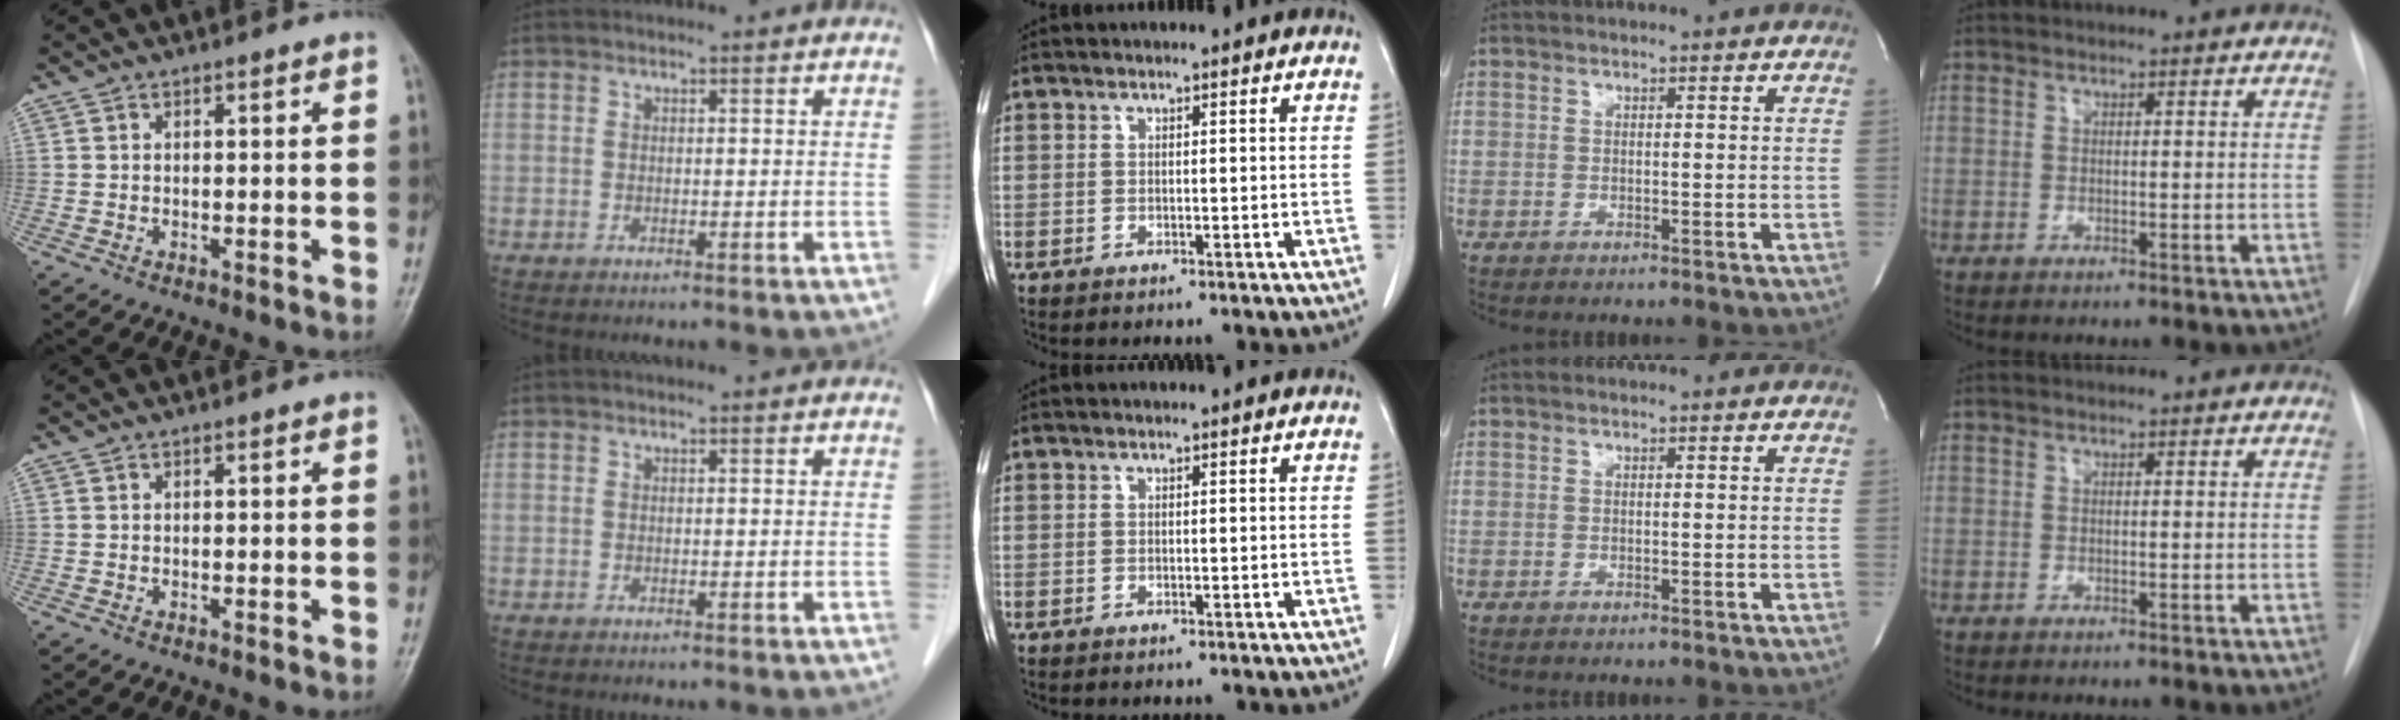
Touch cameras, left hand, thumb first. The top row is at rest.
{}